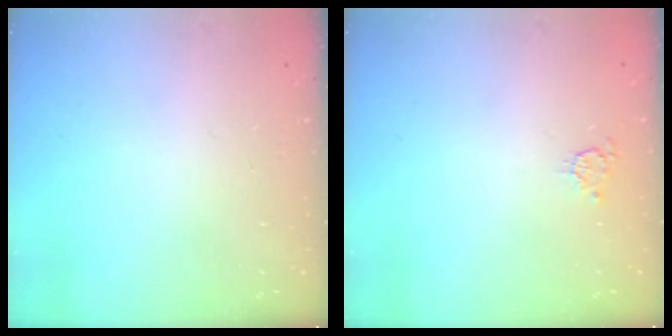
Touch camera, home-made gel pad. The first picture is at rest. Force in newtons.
{"total": 3.6, "press": 3.5, "slide": 0.4}